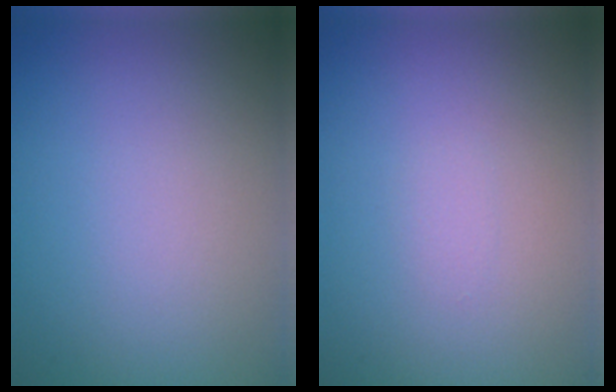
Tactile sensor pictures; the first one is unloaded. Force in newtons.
{"total": 0.5, "press": 0.5, "slide": 0.0}